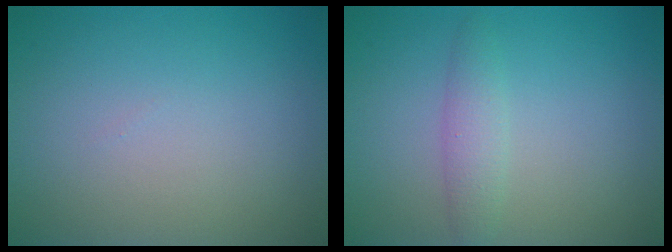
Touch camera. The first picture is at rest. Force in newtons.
{"total": 1.9, "press": 1.9, "slide": 0.0}